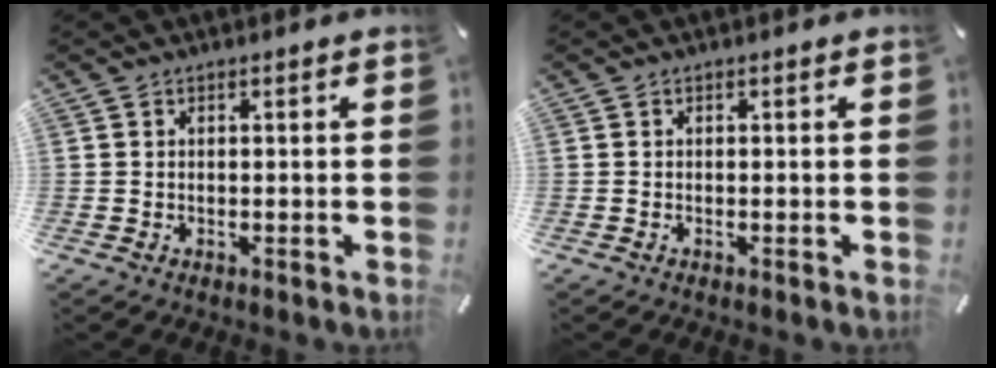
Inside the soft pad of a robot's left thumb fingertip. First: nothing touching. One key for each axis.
{"total": 0.0}